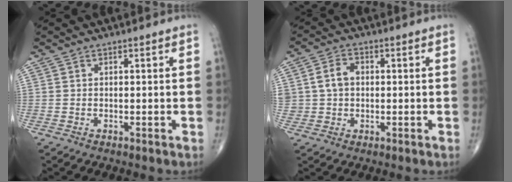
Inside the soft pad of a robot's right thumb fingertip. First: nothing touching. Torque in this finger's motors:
{"motor_torque": [0.06, 0.04, 0.36, 0.11, 0.09]}